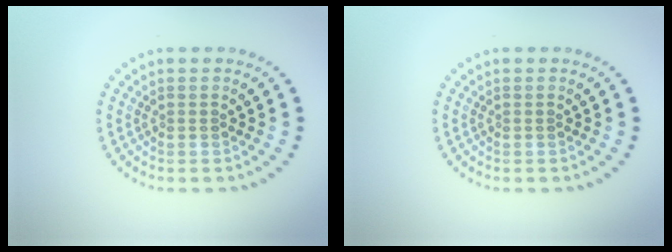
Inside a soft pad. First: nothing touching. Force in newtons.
{"total": 0.0}